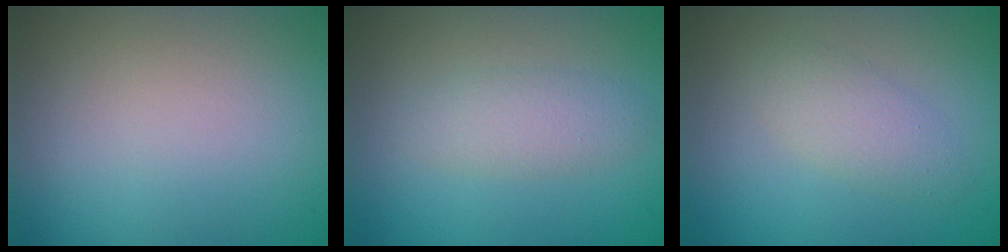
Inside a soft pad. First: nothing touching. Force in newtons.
{"total": 2.3, "press": 2.3, "slide": 0.0}
{"total": 2.2, "press": 2.2, "slide": 0.1}